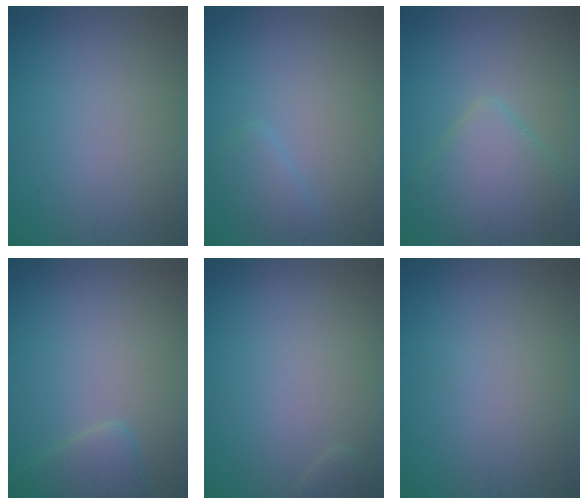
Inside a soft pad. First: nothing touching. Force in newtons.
{"total": 1.7, "press": 1.7, "slide": 0.1}
{"total": 5.2, "press": 5.2, "slide": 0.2}
{"total": 2.1, "press": 2.1, "slide": 0.2}
{"total": 0.8, "press": 0.8, "slide": 0.1}
{"total": 0.0}